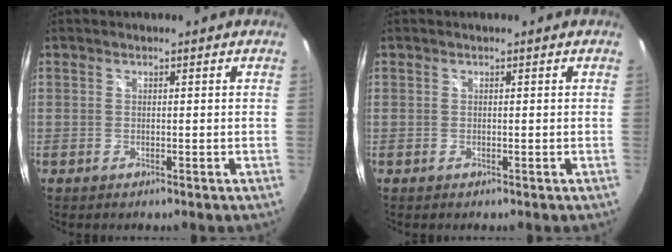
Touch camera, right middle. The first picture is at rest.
{"total": 0.0}